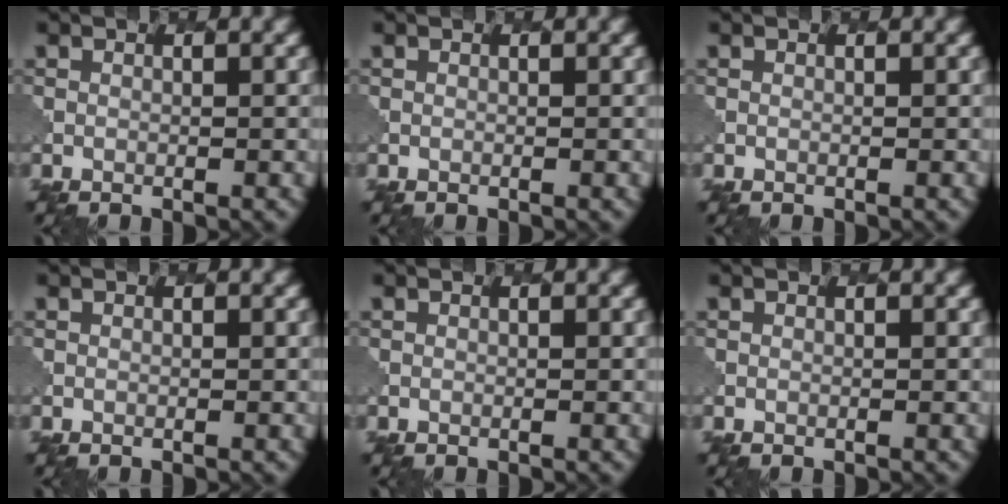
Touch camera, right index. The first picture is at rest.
{"total": 0.0}
{"total": 0.0}
{"total": 0.0}
{"total": 0.0}
{"total": 0.0}